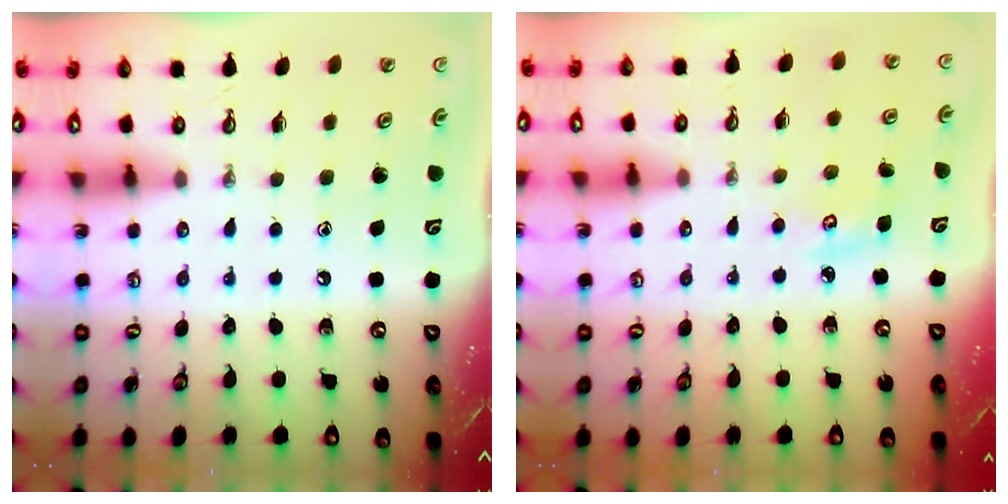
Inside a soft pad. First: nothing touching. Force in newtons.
{"total": 4.0, "press": 4.0, "slide": 0.3}